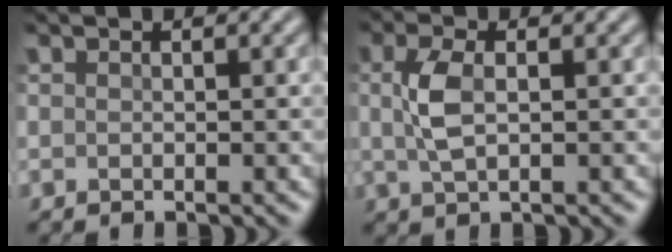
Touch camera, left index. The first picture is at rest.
{"total": 3.1, "force": [0.1, 1.3, 2.8], "torque": [-0.064, 0.006, 0.002]}